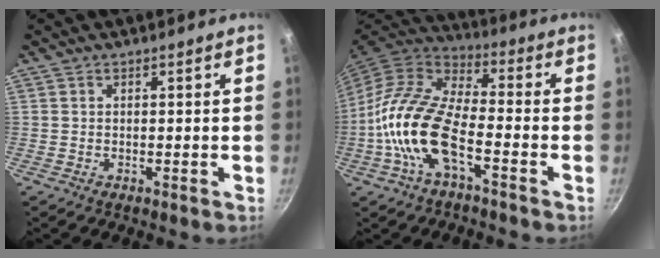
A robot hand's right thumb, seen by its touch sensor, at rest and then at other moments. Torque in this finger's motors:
{"motor_torque": [0.46, 1.10, 1.87, -0.90, 0.69]}